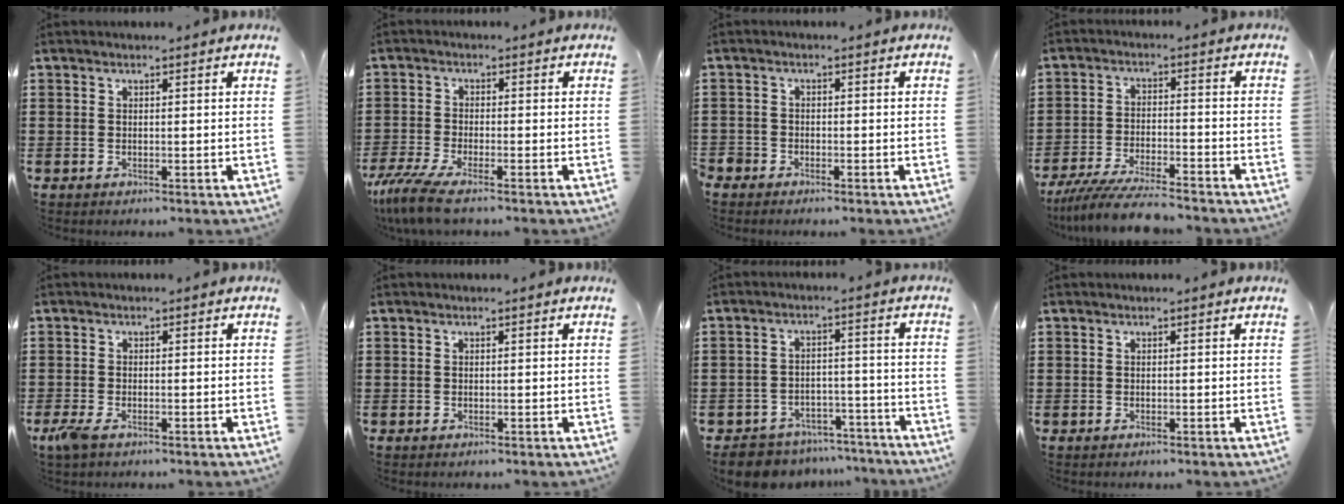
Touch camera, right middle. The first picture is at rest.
{"total": 5.2, "force": [-4.2, 0.6, 3.1], "torque": [-0.087, -0.022, -0.086]}
{"total": 1.6, "force": [-1.4, 0.7, 0.0], "torque": [-0.004, 0.003, -0.033]}
{"total": 7.1, "force": [-6.6, 0.5, 2.7], "torque": [-0.063, -0.004, -0.127]}
{"total": 1.8, "force": [-0.9, 0.5, 1.5], "torque": [-0.041, -0.007, -0.021]}
{"total": 0.0}
{"total": 6.2, "force": [-6.1, 1.4, 0.5], "torque": [-0.017, 0.018, -0.122]}
{"total": 0.0}